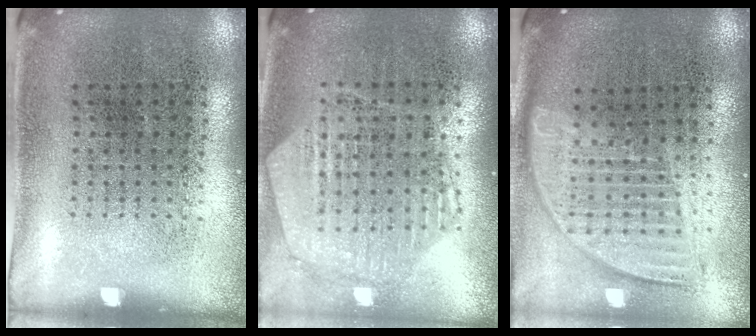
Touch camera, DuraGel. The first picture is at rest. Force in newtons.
{"total": 1.2, "press": 1.2, "slide": 0.2}
{"total": 1.8, "press": 1.5, "slide": 1.0}